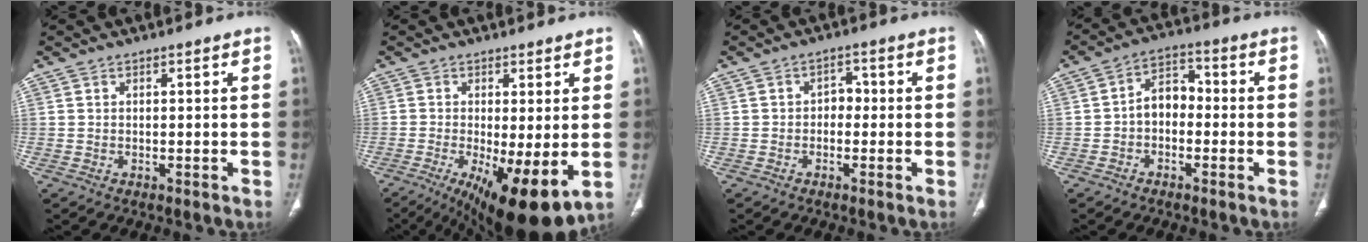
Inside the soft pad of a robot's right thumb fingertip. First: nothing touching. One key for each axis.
{"total": 13.7, "fx": -3.6, "fy": 4.1, "fz": 12.5, "tx": -0.186, "ty": -0.024, "tz": -0.042}
{"total": 2.8, "fx": -0.5, "fy": 2.1, "fz": 1.7, "tx": -0.008, "ty": 0.014, "tz": -0.017}
{"total": 6.3, "fx": -1.2, "fy": 4.5, "fz": 4.3, "tx": -0.050, "ty": 0.031, "tz": -0.034}